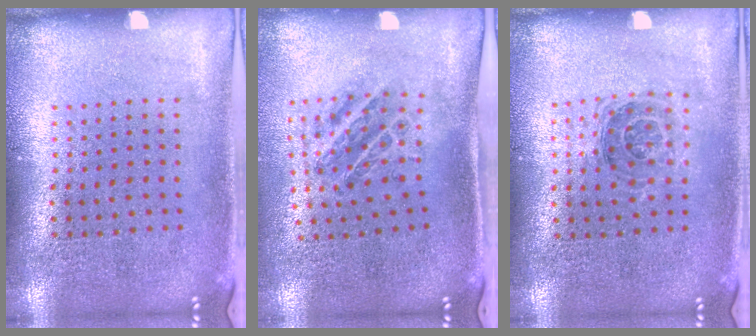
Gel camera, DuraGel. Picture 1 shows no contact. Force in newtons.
{"total": 1.1, "press": 1.0, "slide": 0.3}
{"total": 1.1, "press": 1.0, "slide": 0.4}